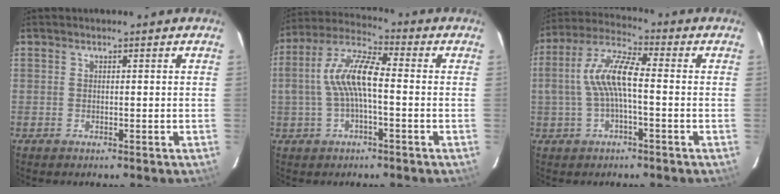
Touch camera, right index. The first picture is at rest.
{"total": 10.3, "force": [-0.7, 3.4, 9.7], "torque": [-0.199, 0.018, -0.013]}
{"total": 9.5, "force": [-0.7, 2.7, 9.0], "torque": [-0.187, 0.016, -0.011]}